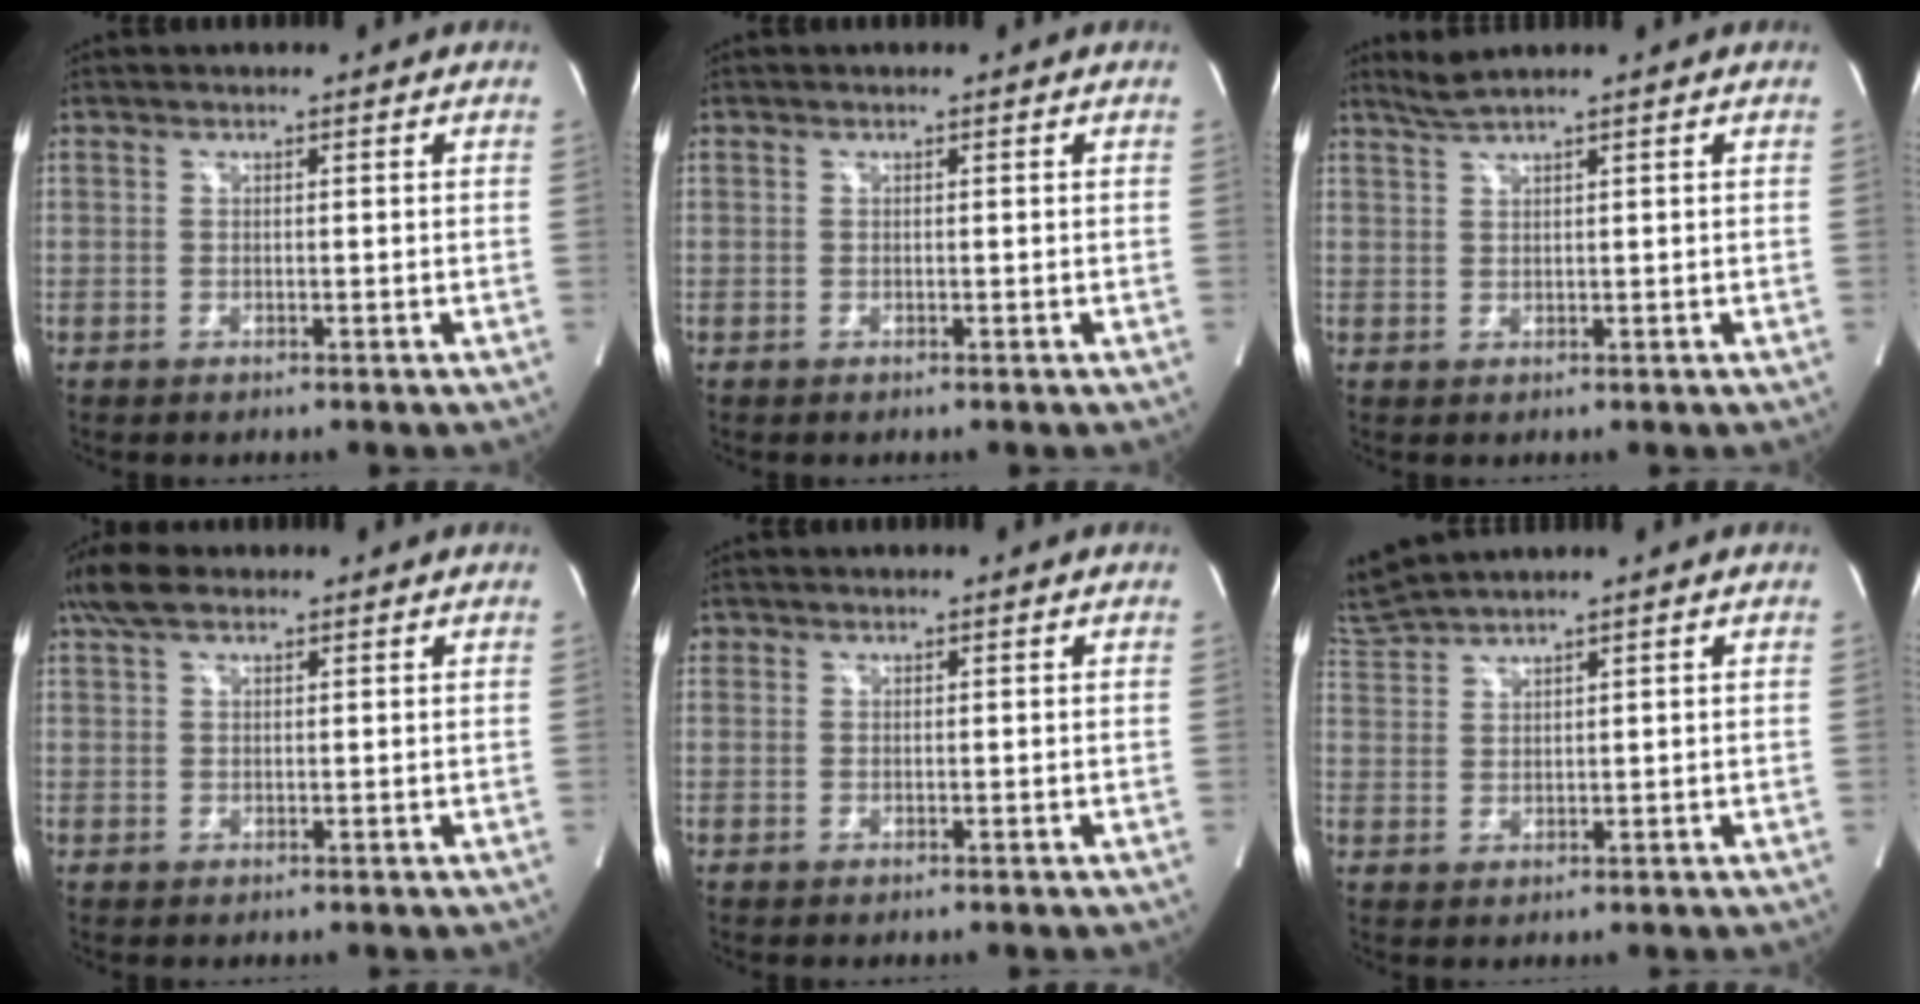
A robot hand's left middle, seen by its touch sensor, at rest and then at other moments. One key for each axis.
{"total": 0.0}
{"total": 2.2, "fx": 1.9, "fy": -0.8, "fz": 0.7, "tx": -0.019, "ty": 0.006, "tz": 0.044}
{"total": 4.6, "fx": 3.3, "fy": 1.9, "fz": 2.6, "tx": -0.065, "ty": 0.028, "tz": 0.068}
{"total": 0.5, "fx": 0.4, "fy": 0.4, "fz": 0.1, "tx": 0.003, "ty": 0.003, "tz": 0.006}
{"total": 4.8, "fx": 4.5, "fy": -1.1, "fz": 1.2, "tx": -0.047, "ty": 0.013, "tz": 0.102}